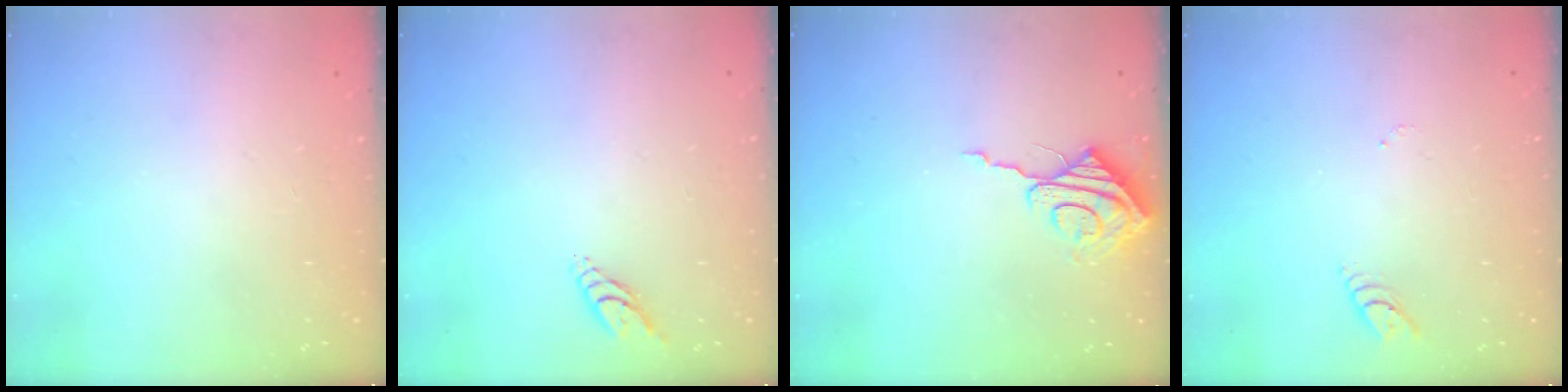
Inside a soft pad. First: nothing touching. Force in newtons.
{"total": 4.9, "press": 4.9, "slide": 0.3}
{"total": 8.6, "press": 8.5, "slide": 0.5}
{"total": 2.7, "press": 2.7, "slide": 0.2}